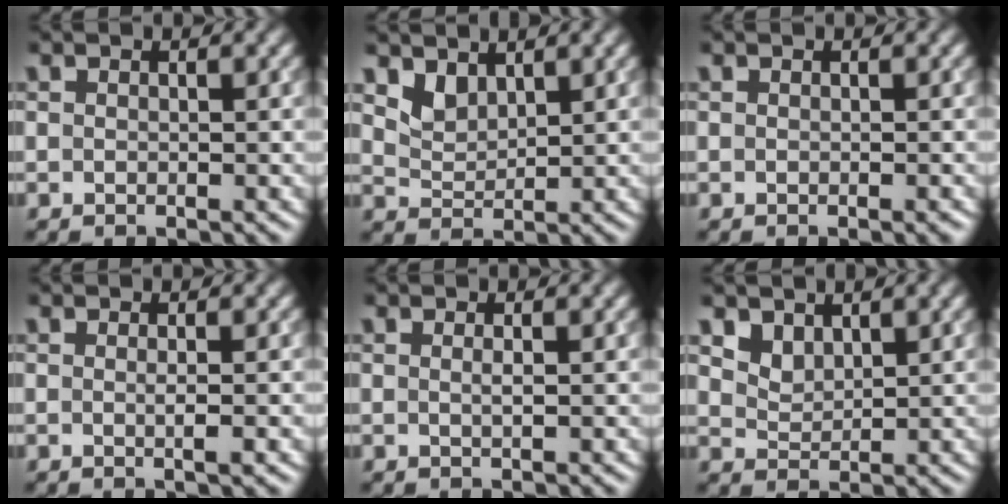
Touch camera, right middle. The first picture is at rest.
{"total": 2.2, "force": [1.7, 1.1, 0.8], "torque": [-0.021, -0.007, 0.040]}
{"total": 0.6, "force": [-0.2, 0.1, 0.5], "torque": [-0.004, 0.000, -0.003]}
{"total": 1.8, "force": [-0.1, 0.4, 1.7], "torque": [-0.021, -0.001, -0.006]}
{"total": 0.8, "force": [0.1, 0.2, 0.8], "torque": [-0.011, 0.003, -0.001]}
{"total": 2.6, "force": [1.9, 1.5, 0.9], "torque": [-0.029, -0.010, 0.050]}